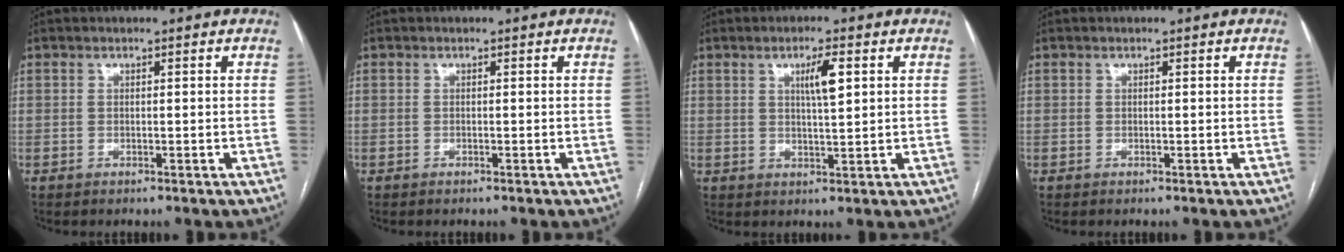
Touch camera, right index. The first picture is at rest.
{"total": 0.0}
{"total": 4.4, "force": [1.6, 0.5, 4.1], "torque": [-0.073, 0.000, 0.027]}
{"total": 0.0}